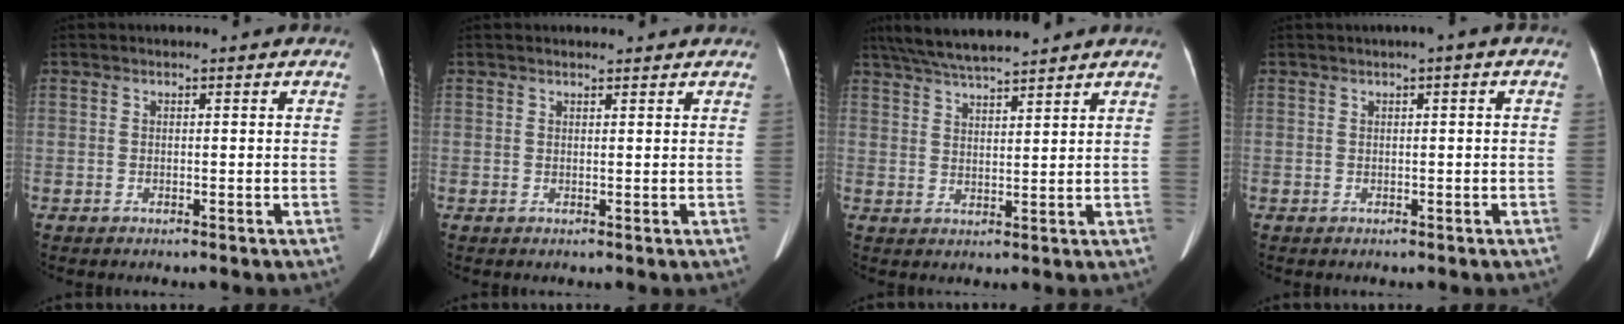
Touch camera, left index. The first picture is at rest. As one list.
[{"total": 2.3, "force": [2.2, 0.5, 0.6], "torque": [-0.008, 0.015, 0.026]}, {"total": 9.5, "force": [8.4, 0.6, 4.4], "torque": [-0.075, 0.029, 0.138]}, {"total": 1.1, "force": [0.2, -0.1, 1.1], "torque": [-0.017, 0.004, 0.003]}]